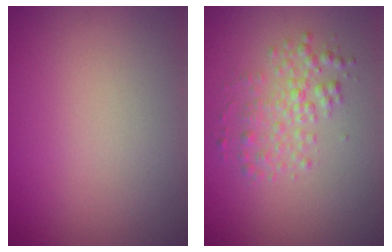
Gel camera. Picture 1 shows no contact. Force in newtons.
{"total": 2.5, "press": 2.5, "slide": 0.0}